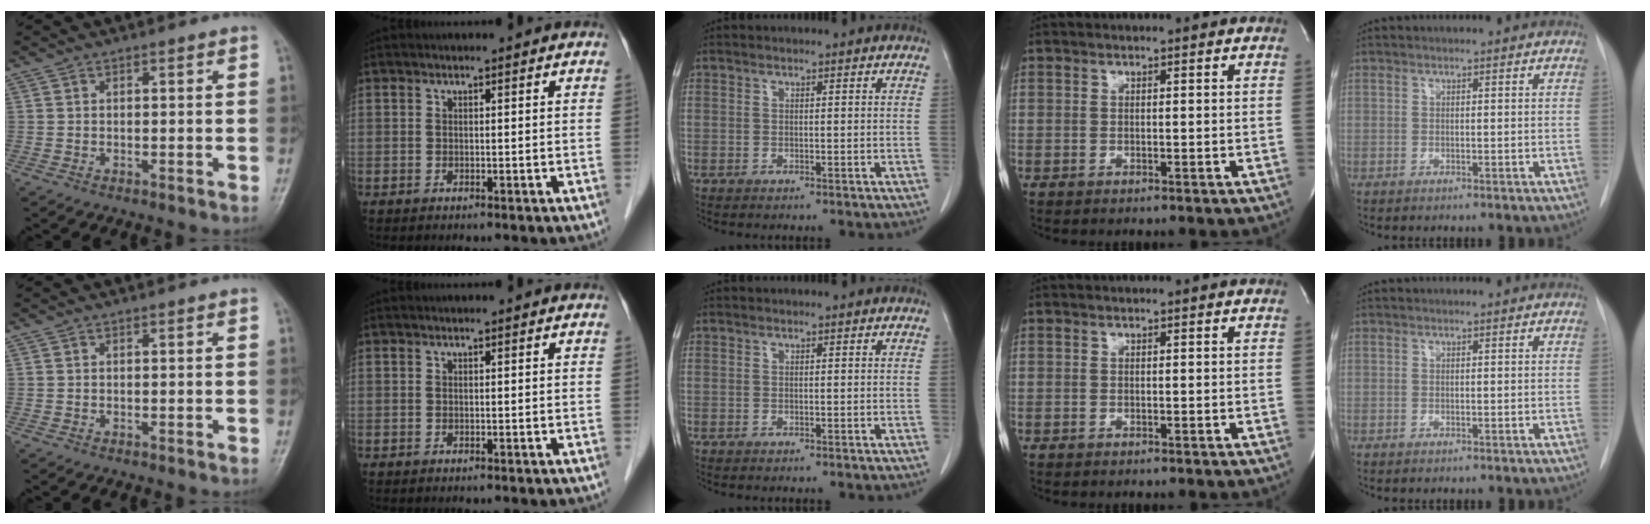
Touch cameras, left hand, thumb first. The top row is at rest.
{}